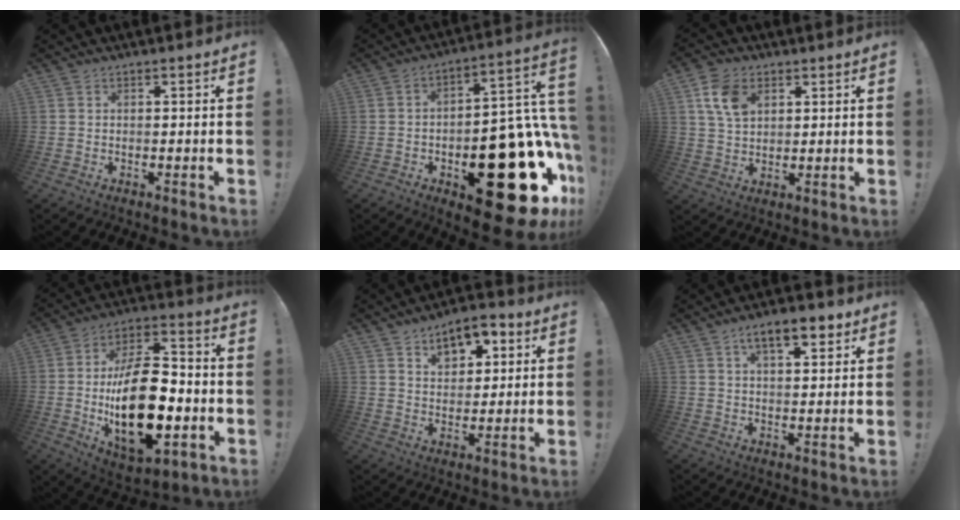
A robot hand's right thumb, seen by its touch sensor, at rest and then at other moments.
{"total": 31.1, "force": [-9.6, 14.9, 25.5], "torque": [-0.285, 0.043, -0.115]}
{"total": 10.0, "force": [4.1, 6.8, 6.1], "torque": [-0.101, -0.005, 0.078]}
{"total": 25.8, "force": [-4.1, 13.7, 21.4], "torque": [-0.388, 0.011, -0.059]}
{"total": 9.7, "force": [5.6, 6.0, 5.2], "torque": [-0.065, -0.025, 0.100]}
{"total": 9.1, "force": [5.1, 3.5, 6.7], "torque": [-0.093, -0.016, 0.085]}